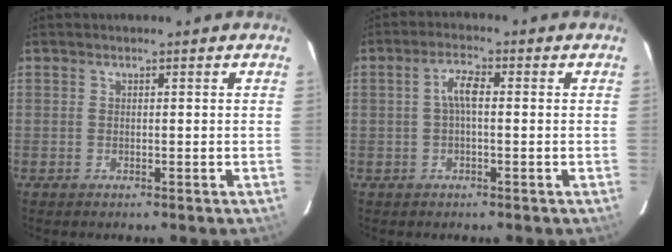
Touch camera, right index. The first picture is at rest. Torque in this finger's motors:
{"motor_torque": [0.32, -0.24, 0.25, 0.07]}